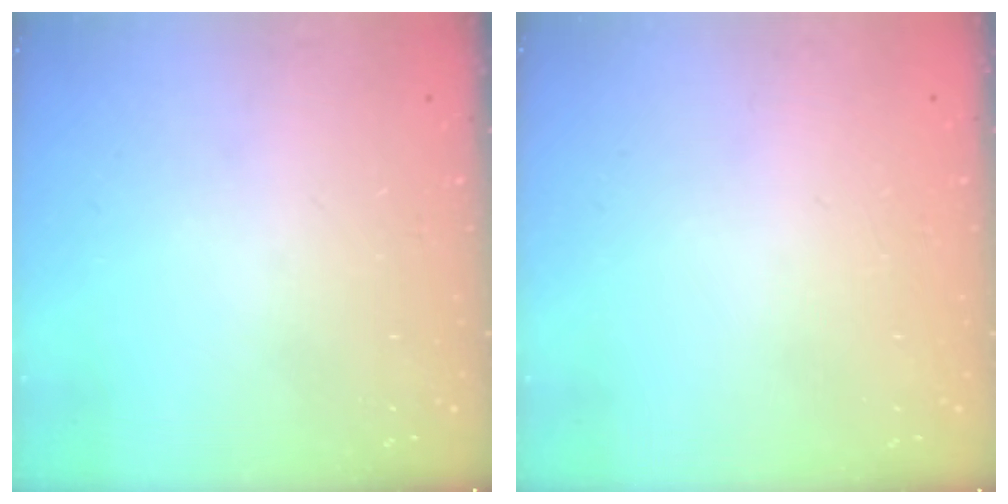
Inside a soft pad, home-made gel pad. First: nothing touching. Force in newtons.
{"total": 1.8, "press": 1.8, "slide": 0.1}